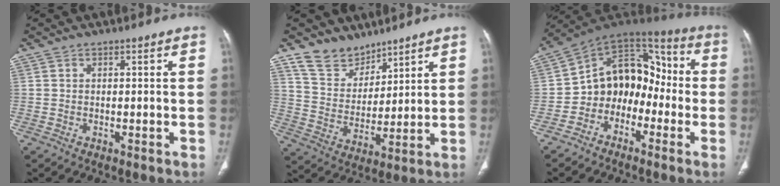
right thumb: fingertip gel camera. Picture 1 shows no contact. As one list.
[{"total": 9.7, "force": [7.8, 5.5, 1.7], "torque": [-0.002, -0.061, 0.164]}, {"total": 14.1, "force": [-3.5, 10.9, 8.3], "torque": [-0.078, 0.082, -0.073]}]